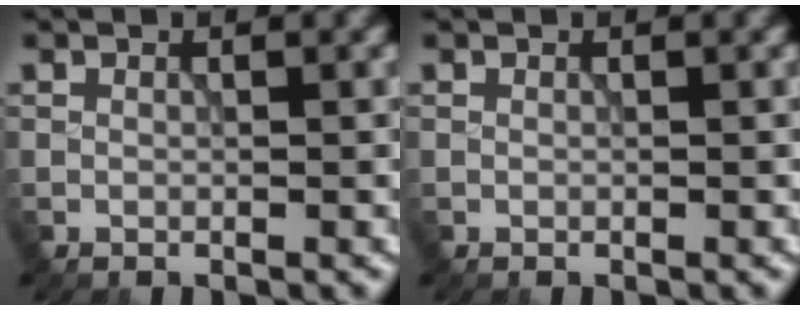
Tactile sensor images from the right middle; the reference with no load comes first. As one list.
[{"total": 0.0}]